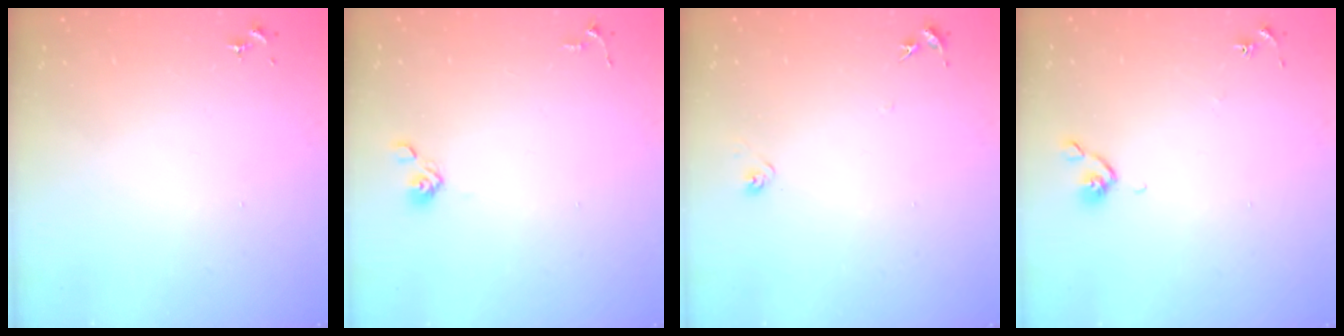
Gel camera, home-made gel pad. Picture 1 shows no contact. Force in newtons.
{"total": 3.9, "press": 3.6, "slide": 1.5}
{"total": 5.0, "press": 5.0, "slide": 0.7}
{"total": 5.9, "press": 5.8, "slide": 0.8}